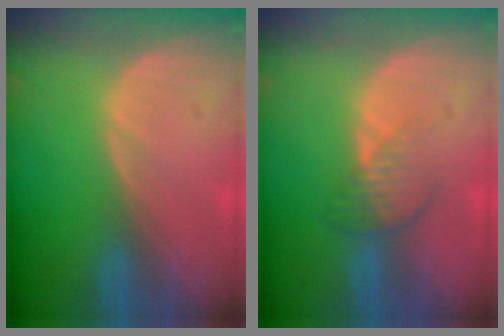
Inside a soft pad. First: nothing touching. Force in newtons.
{"total": 4.0, "press": 3.4, "slide": 2.1}